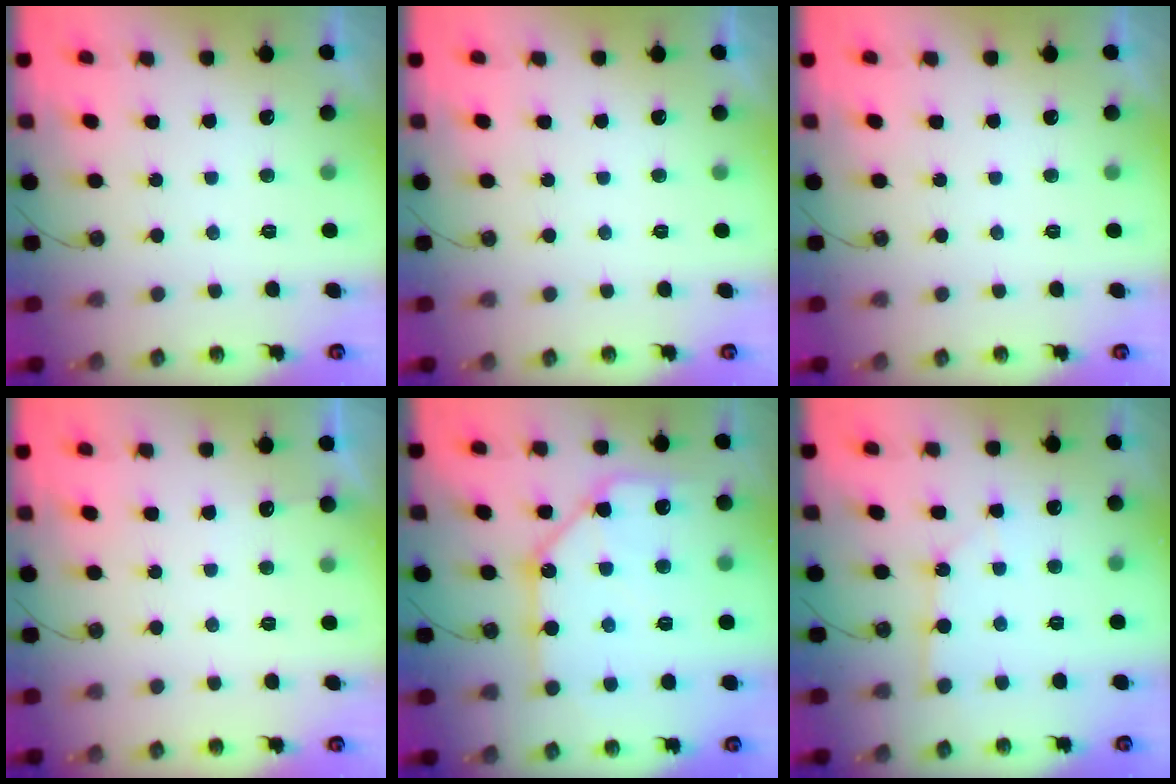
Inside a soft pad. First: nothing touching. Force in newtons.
{"total": 0.0}
{"total": 0.0}
{"total": 2.8, "press": 2.8, "slide": 0.4}
{"total": 13.3, "press": 13.2, "slide": 1.5}
{"total": 2.5, "press": 2.5, "slide": 0.3}